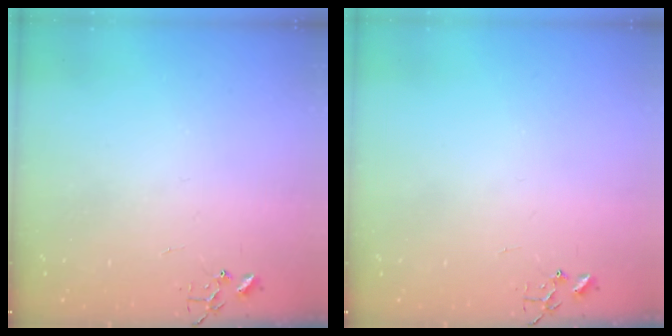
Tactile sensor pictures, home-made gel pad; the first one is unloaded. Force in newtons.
{"total": 0.0}